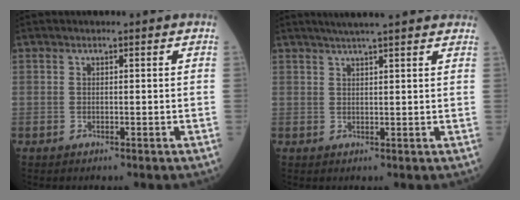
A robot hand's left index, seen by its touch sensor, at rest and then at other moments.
{"total": 9.6, "force": [8.1, 0.9, 5.1], "torque": [-0.071, 0.033, 0.099]}